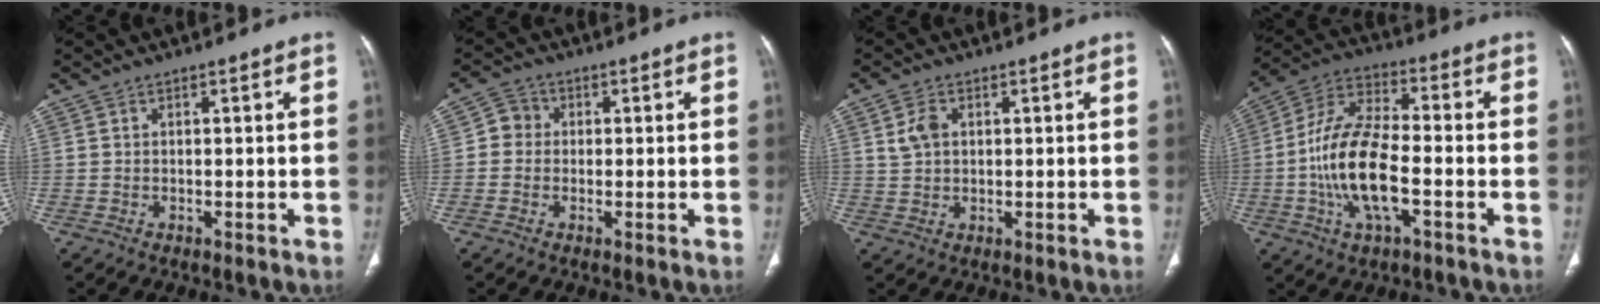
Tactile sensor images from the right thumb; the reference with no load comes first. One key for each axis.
{"total": 3.7, "fx": 0.0, "fy": 3.5, "fz": 1.3, "tx": -0.005, "ty": 0.009, "tz": -0.011}
{"total": 3.9, "fx": 1.1, "fy": 2.8, "fz": 2.5, "tx": -0.046, "ty": 0.004, "tz": 0.026}
{"total": 15.6, "fx": -3.6, "fy": 6.6, "fz": 13.7, "tx": -0.271, "ty": 0.028, "tz": -0.070}